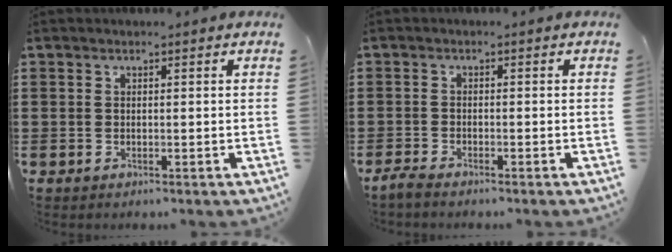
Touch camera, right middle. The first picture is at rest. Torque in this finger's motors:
{"motor_torque": [0.30, -0.17, 0.08, 0.03]}